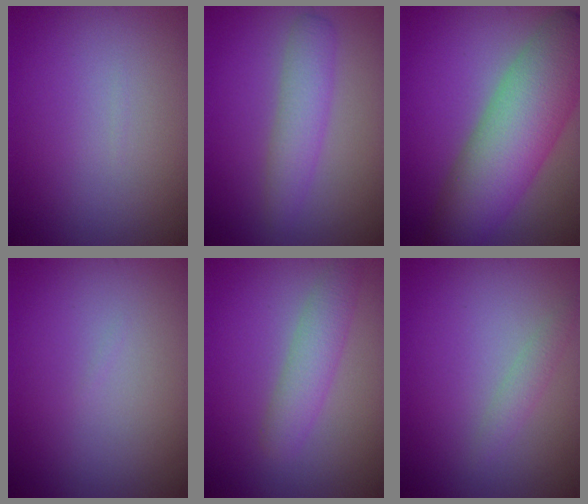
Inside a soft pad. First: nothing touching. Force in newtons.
{"total": 3.0, "press": 3.0, "slide": 0.1}
{"total": 9.4, "press": 9.4, "slide": 0.3}
{"total": 0.0}
{"total": 2.9, "press": 2.9, "slide": 0.1}
{"total": 1.2, "press": 1.2, "slide": 0.0}